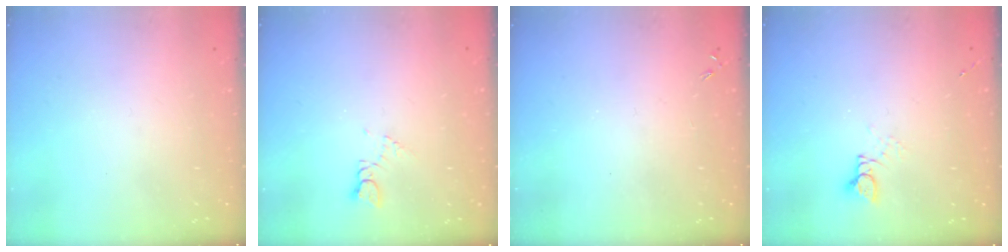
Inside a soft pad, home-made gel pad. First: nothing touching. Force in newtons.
{"total": 2.7, "press": 2.7, "slide": 0.3}
{"total": 0.0}
{"total": 2.4, "press": 2.4, "slide": 0.3}